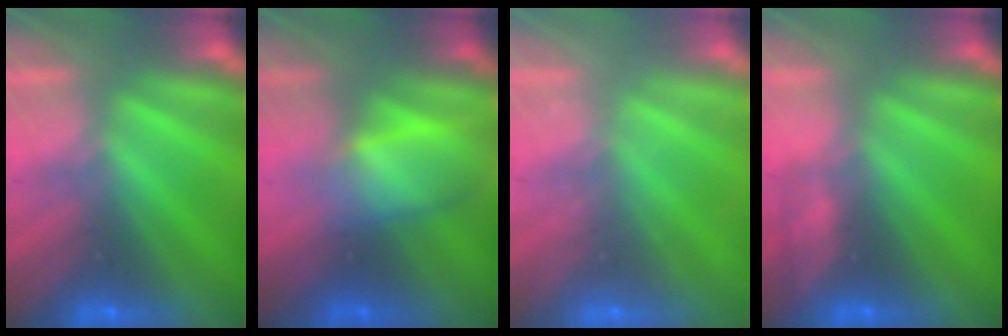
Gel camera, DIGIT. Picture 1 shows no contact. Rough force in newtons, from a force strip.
{"total": 2.9}
{"total": 2.3}
{"total": 3.4}